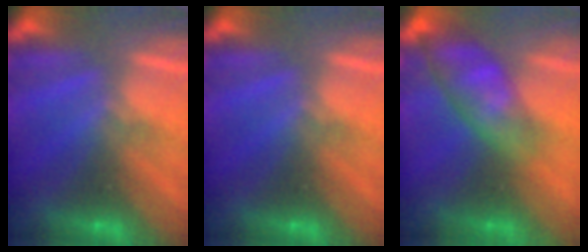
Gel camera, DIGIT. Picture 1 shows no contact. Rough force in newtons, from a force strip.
{"total": 0.0}
{"total": 4.6}